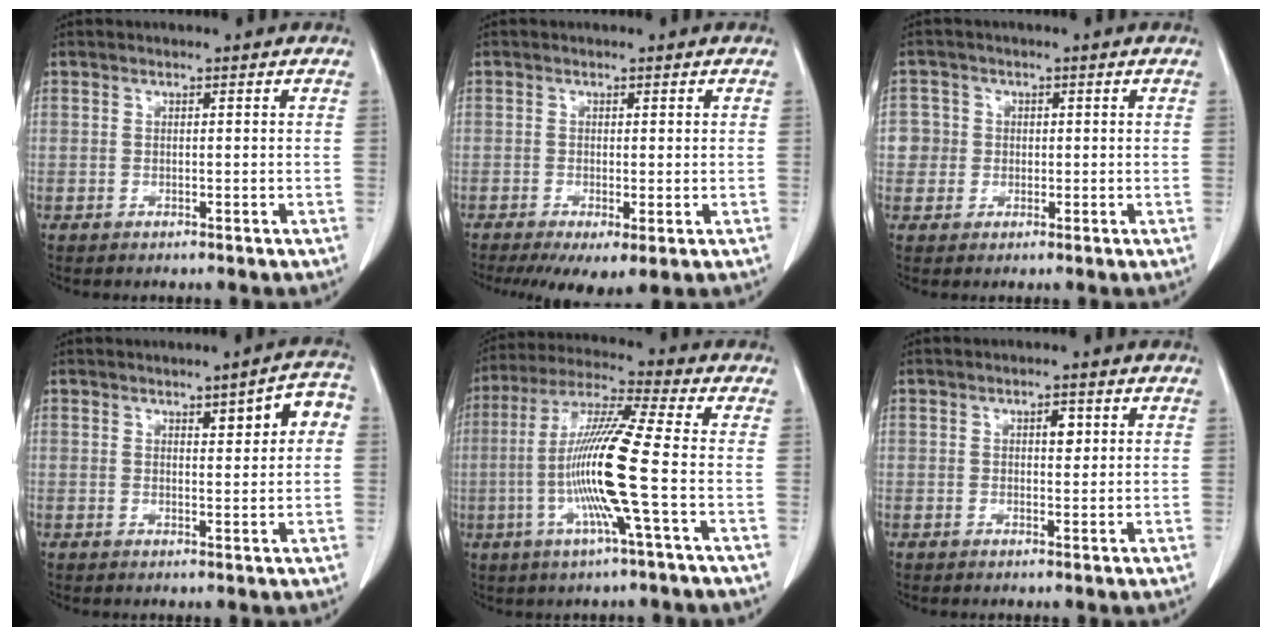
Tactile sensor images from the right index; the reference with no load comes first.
{"total": 6.2, "force": [-3.0, 2.0, 5.1], "torque": [-0.075, -0.021, -0.047]}
{"total": 3.5, "force": [0.1, 3.5, 0.0], "torque": [0.016, 0.012, 0.002]}
{"total": 5.5, "force": [1.6, 1.3, 5.1], "torque": [-0.064, 0.015, 0.019]}
{"total": 13.8, "force": [-2.6, -1.0, 13.5], "torque": [-0.268, -0.006, -0.062]}
{"total": 2.1, "force": [0.7, 0.9, 1.7], "torque": [-0.023, -0.001, 0.011]}